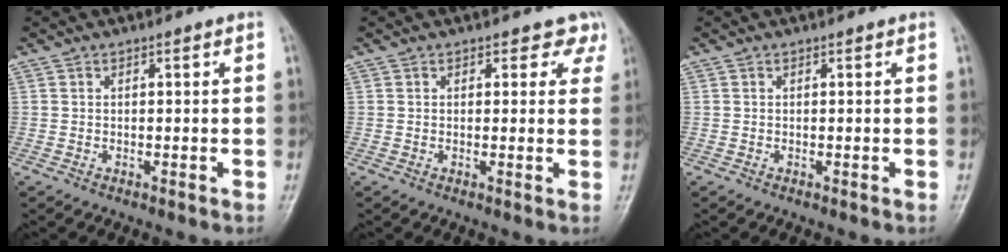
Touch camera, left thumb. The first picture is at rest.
{"total": 3.3, "force": [2.3, 2.3, 0.7], "torque": [0.027, -0.011, 0.012]}
{"total": 0.0}